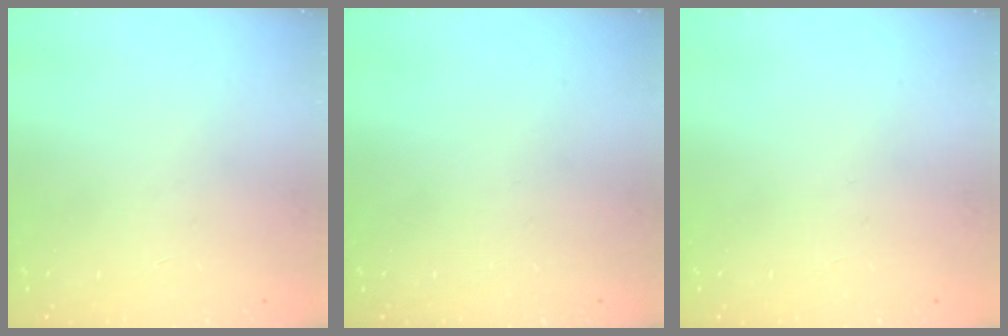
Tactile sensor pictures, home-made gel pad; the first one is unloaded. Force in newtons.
{"total": 0.0}
{"total": 0.0}